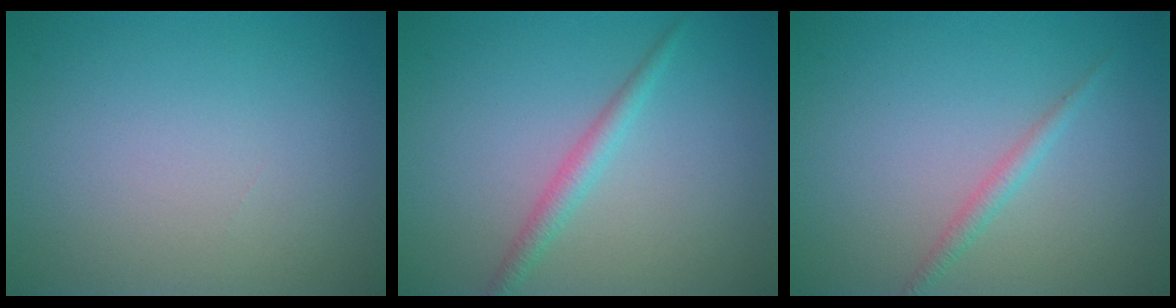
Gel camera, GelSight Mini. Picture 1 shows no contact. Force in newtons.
{"total": 1.8, "press": 1.8, "slide": 0.1}
{"total": 1.3, "press": 1.3, "slide": 0.0}